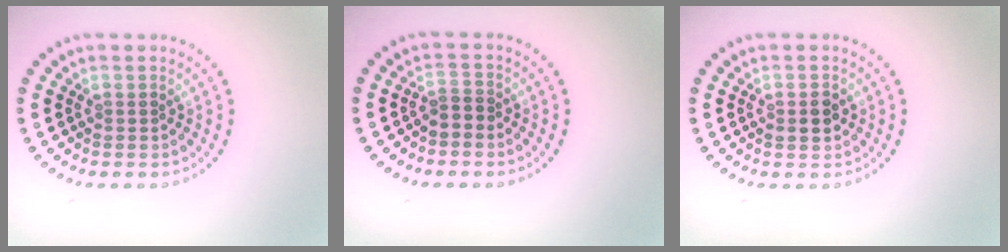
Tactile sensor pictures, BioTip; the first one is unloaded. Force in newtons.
{"total": 0.9, "press": 0.6, "slide": 0.7}
{"total": 2.0, "press": 2.0, "slide": 0.2}